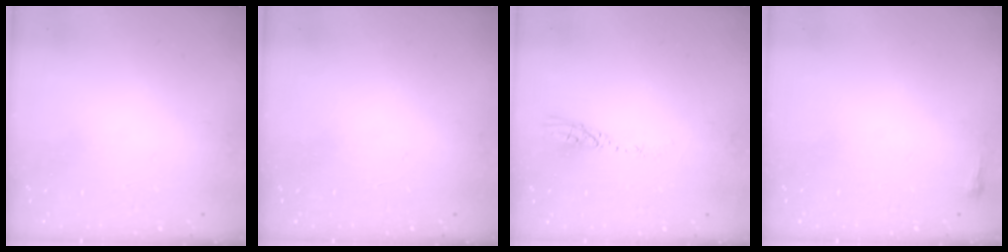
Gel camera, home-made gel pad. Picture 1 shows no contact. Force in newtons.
{"total": 0.0}
{"total": 3.5, "press": 3.5, "slide": 0.3}
{"total": 2.4, "press": 2.4, "slide": 0.6}